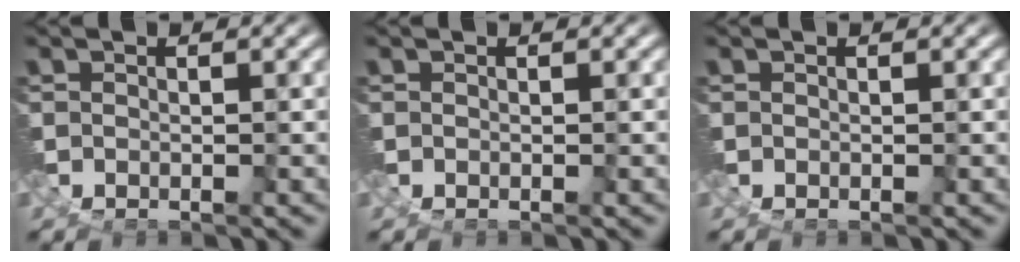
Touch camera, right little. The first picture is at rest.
{"total": 0.0}
{"total": 0.0}